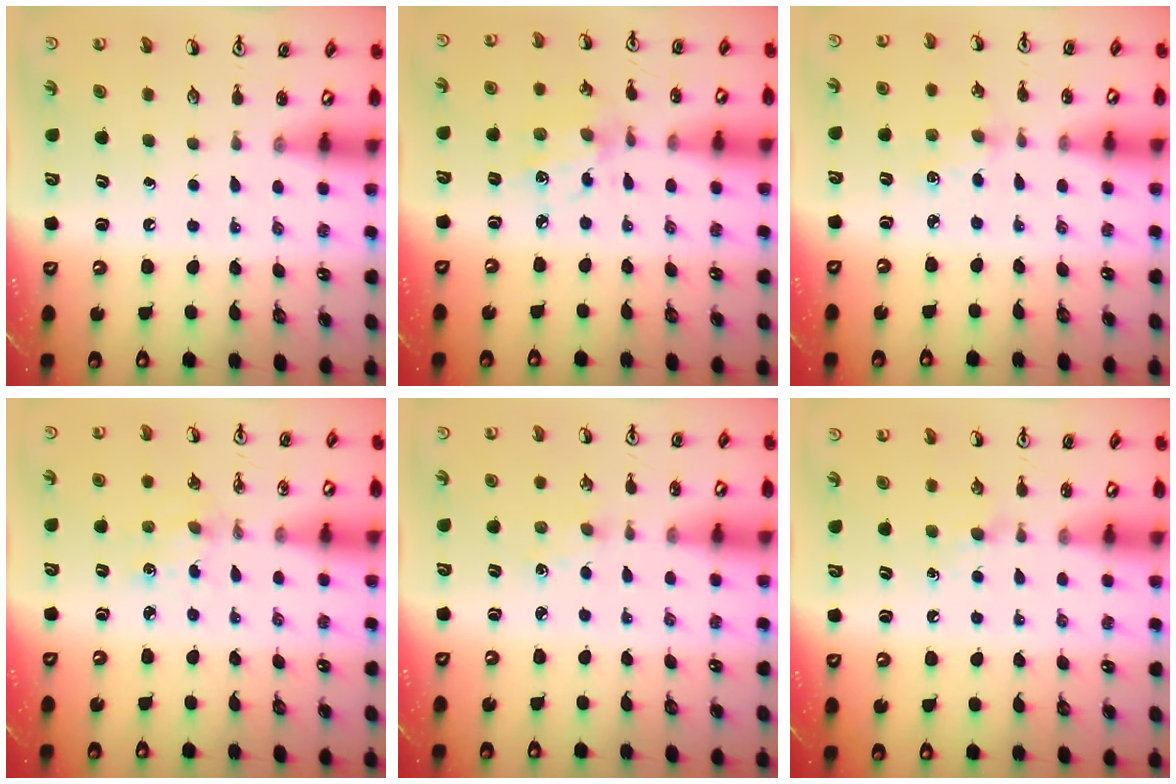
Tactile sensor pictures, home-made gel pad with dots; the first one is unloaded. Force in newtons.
{"total": 4.5, "press": 4.3, "slide": 1.1}
{"total": 1.2, "press": 1.2, "slide": 0.2}
{"total": 3.1, "press": 3.1, "slide": 0.4}
{"total": 1.2, "press": 1.2, "slide": 0.3}
{"total": 4.0, "press": 4.0, "slide": 0.6}